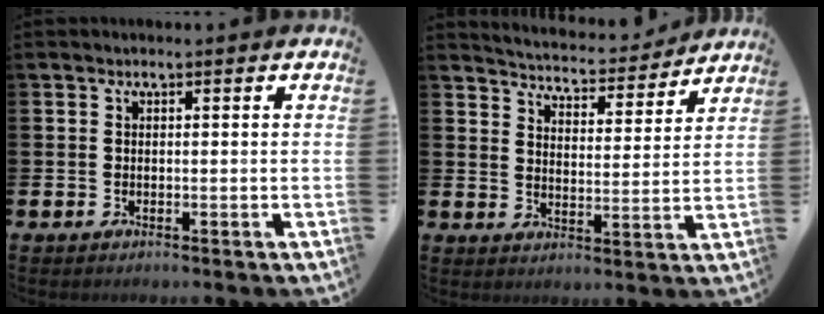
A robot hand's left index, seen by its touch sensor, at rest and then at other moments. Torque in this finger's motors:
{"motor_torque": [0.91, -1.23, 0.30, 0.07]}